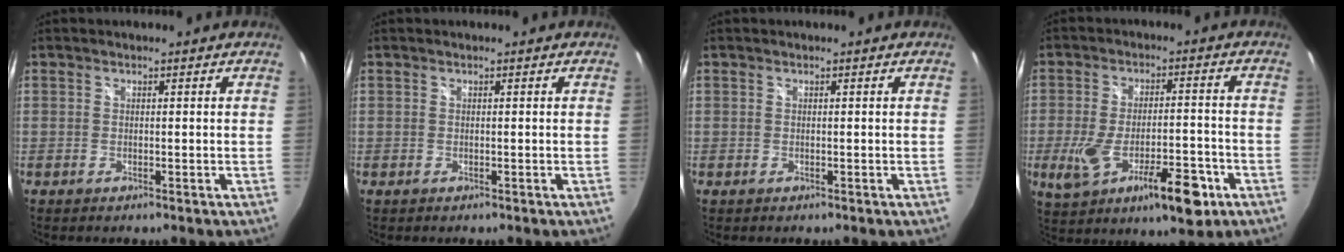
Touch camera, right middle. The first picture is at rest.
{"total": 0.0}
{"total": 0.0}
{"total": 14.6, "force": [-6.0, 5.2, 12.2], "torque": [-0.226, -0.023, -0.088]}